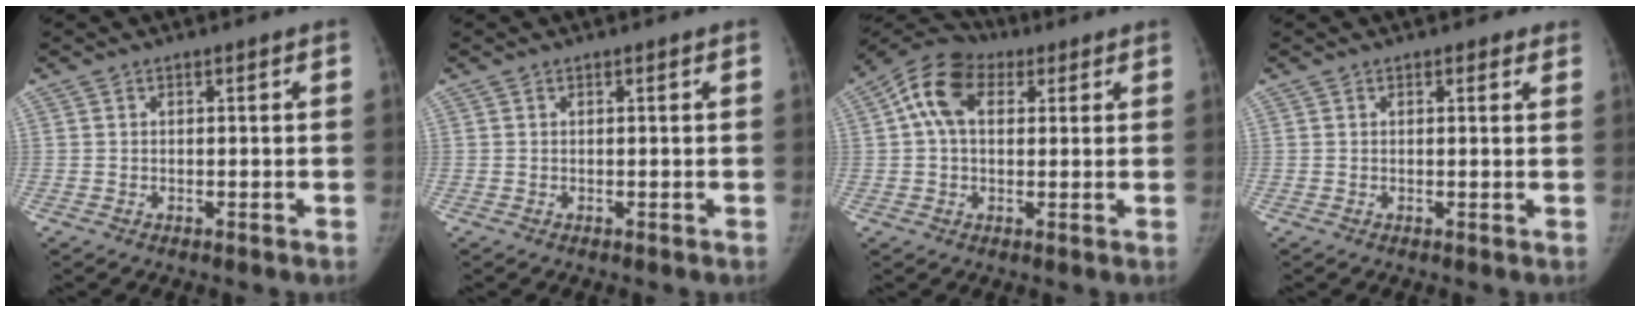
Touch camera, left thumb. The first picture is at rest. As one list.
[{"total": 0.0}, {"total": 10.7, "force": [3.2, 7.1, 7.4], "torque": [-0.126, 0.028, 0.044]}, {"total": 1.6, "force": [1.2, 0.8, 0.6], "torque": [0.009, -0.003, 0.008]}]